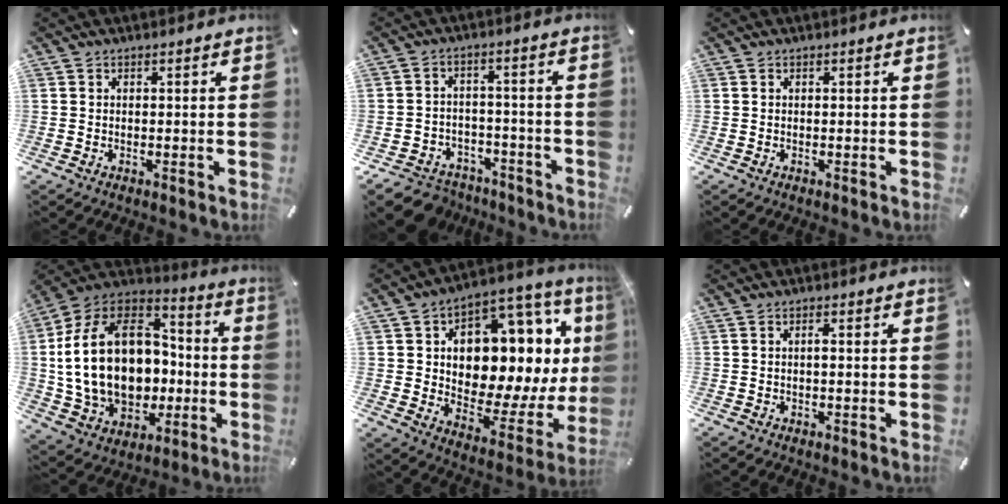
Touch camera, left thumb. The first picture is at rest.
{"total": 6.8, "force": [-4.6, 4.7, 1.6], "torque": [-0.031, 0.028, -0.085]}
{"total": 0.0}
{"total": 23.4, "force": [-0.7, 17.4, 15.6], "torque": [-0.325, 0.004, -0.002]}
{"total": 16.7, "force": [4.9, 10.9, 11.6], "torque": [-0.166, -0.058, 0.079]}
{"total": 1.0, "force": [-0.1, 0.2, 1.0], "torque": [-0.020, -0.002, -0.002]}